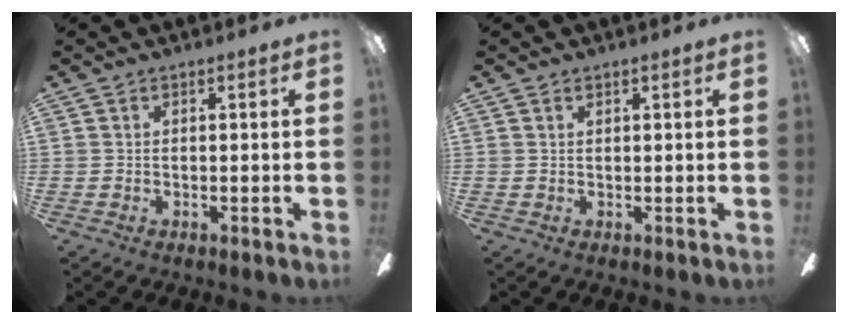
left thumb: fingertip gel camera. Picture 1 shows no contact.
{"total": 0.8, "force": [0.4, 0.5, 0.4], "torque": [-0.009, 0.001, 0.008]}